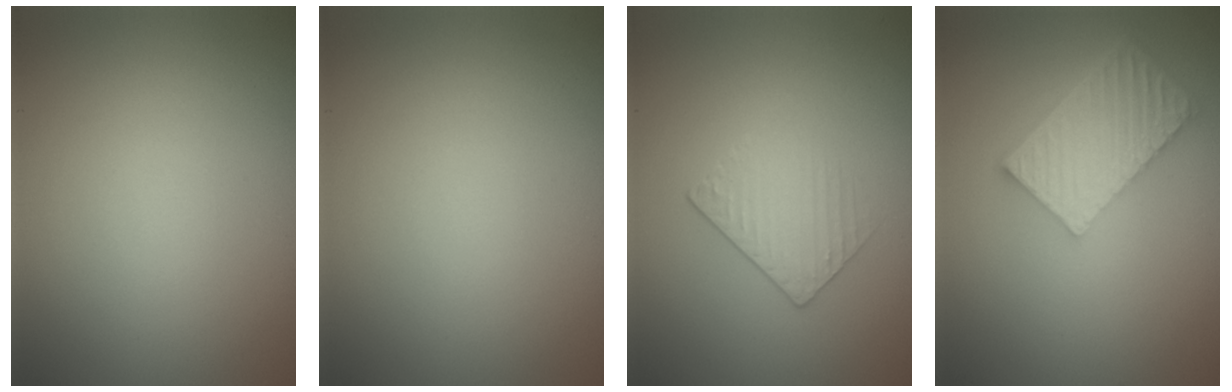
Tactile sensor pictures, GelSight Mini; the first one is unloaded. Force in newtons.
{"total": 0.0}
{"total": 1.5, "press": 1.0, "slide": 1.1}
{"total": 5.7, "press": 4.1, "slide": 3.9}